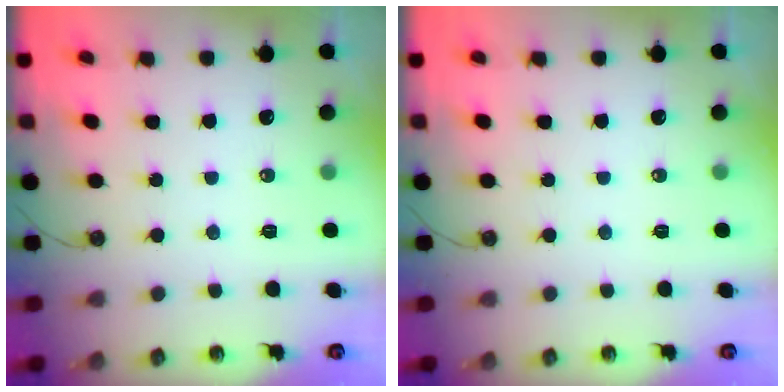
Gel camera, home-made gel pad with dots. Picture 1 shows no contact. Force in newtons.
{"total": 0.0}